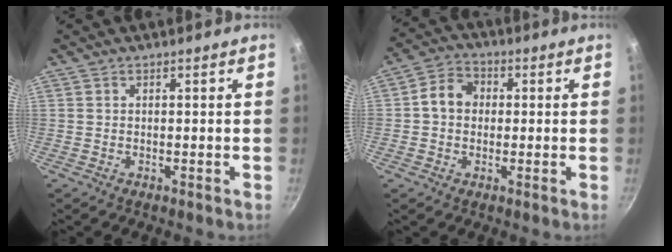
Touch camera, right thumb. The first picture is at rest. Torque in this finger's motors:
{"motor_torque": [0.64, 0.97, 0.76, 0.33, 0.07]}